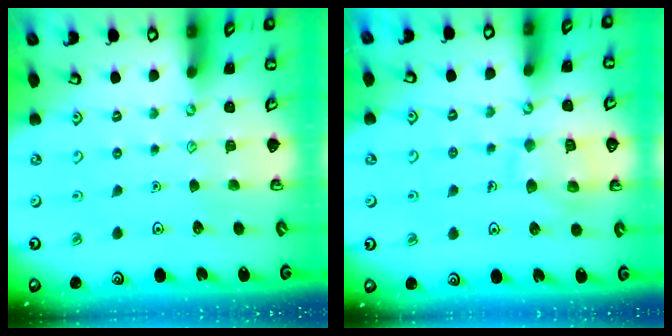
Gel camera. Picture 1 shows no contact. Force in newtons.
{"total": 9.9, "press": 9.8, "slide": 1.0}